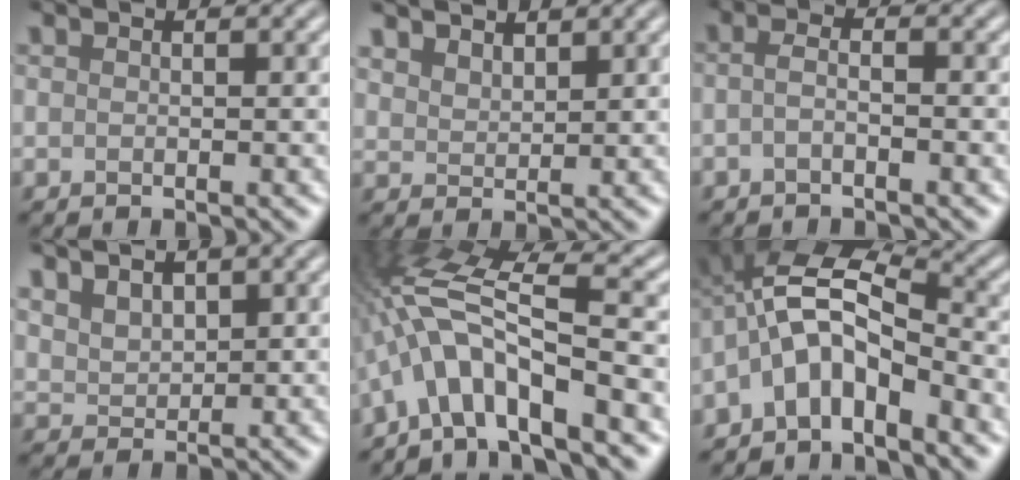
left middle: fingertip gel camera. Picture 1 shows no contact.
{"total": 3.1, "force": [3.0, 0.6, 0.2], "torque": [-0.013, 0.008, 0.069]}
{"total": 1.2, "force": [-0.9, 0.1, 0.8], "torque": [-0.021, 0.008, -0.013]}
{"total": 2.7, "force": [2.3, 1.2, 0.8], "torque": [-0.024, 0.024, 0.050]}
{"total": 8.8, "force": [-3.7, 2.3, 7.6], "torque": [-0.148, 0.034, -0.061]}
{"total": 6.9, "force": [-2.9, 3.2, 5.4], "torque": [-0.105, 0.026, -0.060]}